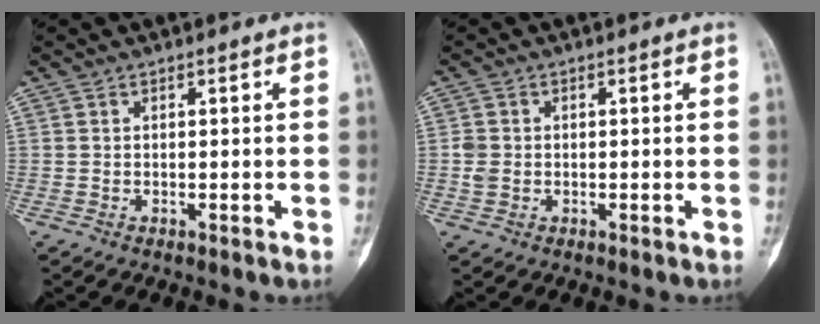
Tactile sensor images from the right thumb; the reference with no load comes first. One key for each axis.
{"total": 2.4, "fx": -0.1, "fy": 2.1, "fz": 1.3, "tx": -0.023, "ty": 0.004, "tz": -0.002}